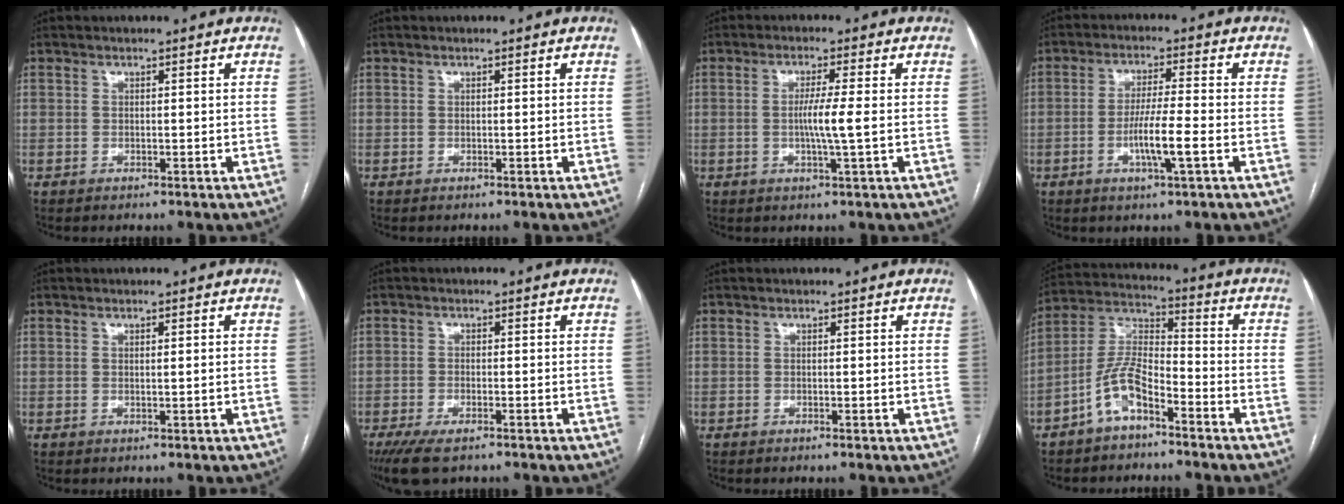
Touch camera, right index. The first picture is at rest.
{"total": 0.0}
{"total": 4.5, "force": [-0.4, -0.7, 4.4], "torque": [-0.081, -0.006, -0.008]}
{"total": 6.6, "force": [-2.1, -0.1, 6.2], "torque": [-0.118, -0.006, -0.040]}
{"total": 0.7, "force": [0.1, 0.0, 0.7], "torque": [-0.014, 0.000, 0.002]}
{"total": 6.2, "force": [-4.5, 1.9, 3.9], "torque": [-0.067, -0.012, -0.073]}
{"total": 0.0}
{"total": 8.9, "force": [-5.3, 3.1, 6.4], "torque": [-0.146, 0.014, -0.107]}